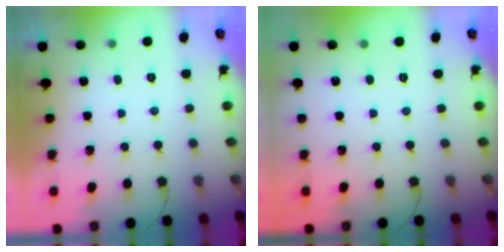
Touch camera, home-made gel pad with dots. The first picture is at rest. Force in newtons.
{"total": 0.0}